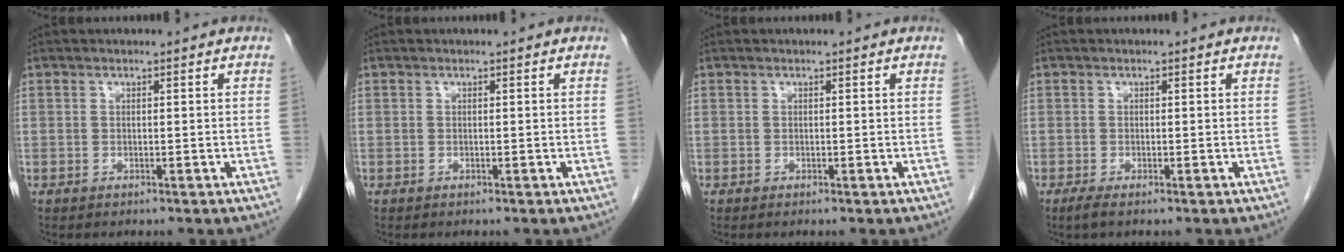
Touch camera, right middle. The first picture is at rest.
{"total": 0.0}
{"total": 0.0}
{"total": 1.1, "force": [-0.7, 0.0, 0.8], "torque": [-0.022, -0.005, -0.016]}